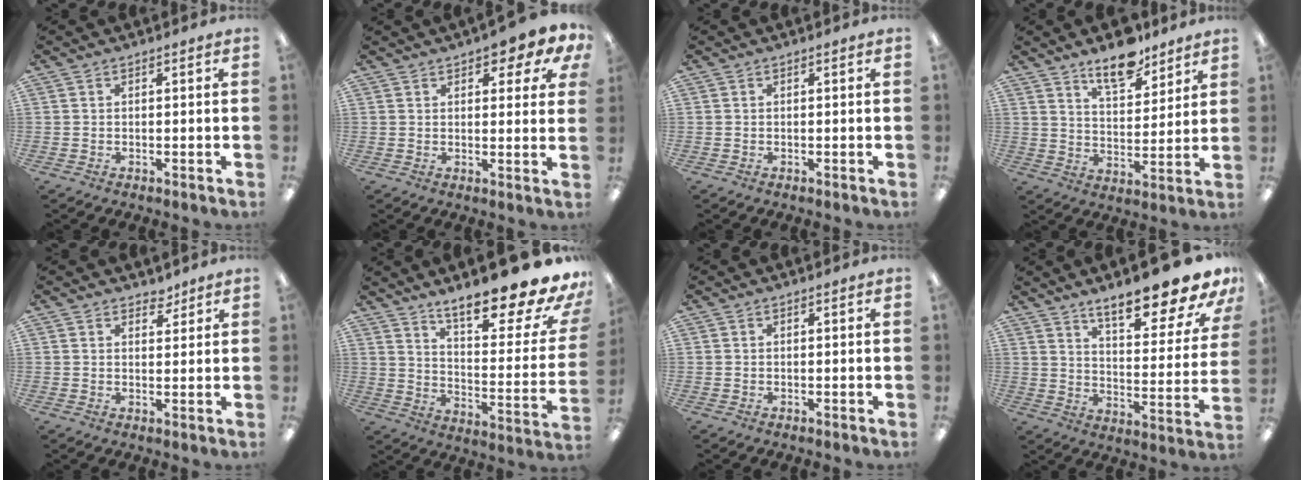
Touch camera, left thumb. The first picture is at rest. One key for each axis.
{"total": 5.8, "fx": 3.9, "fy": 2.3, "fz": 3.6, "tx": -0.047, "ty": -0.016, "tz": 0.065}
{"total": 0.0}
{"total": 11.4, "fx": 8.9, "fy": 4.4, "fz": 5.5, "tx": -0.065, "ty": -0.056, "tz": 0.153}
{"total": 3.2, "fx": 2.7, "fy": 1.5, "fz": 0.6, "tx": 0.008, "ty": -0.017, "tz": 0.046}
{"total": 20.6, "fx": 16.4, "fy": 4.9, "fz": 11.5, "tx": -0.151, "ty": -0.132, "tz": 0.267}
{"total": 0.0}
{"total": 17.5, "fx": 13.9, "fy": 4.2, "fz": 9.8, "tx": -0.138, "ty": -0.101, "tz": 0.228}